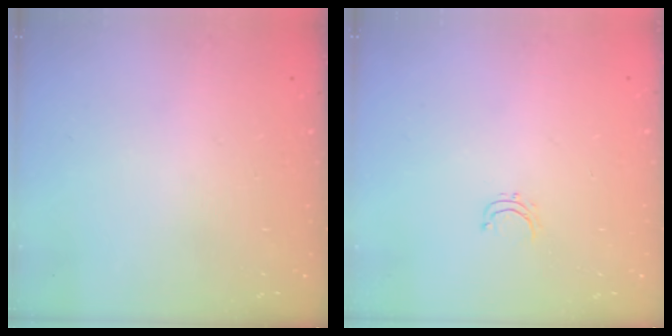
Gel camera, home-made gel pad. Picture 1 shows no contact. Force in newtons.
{"total": 3.7, "press": 3.7, "slide": 0.3}